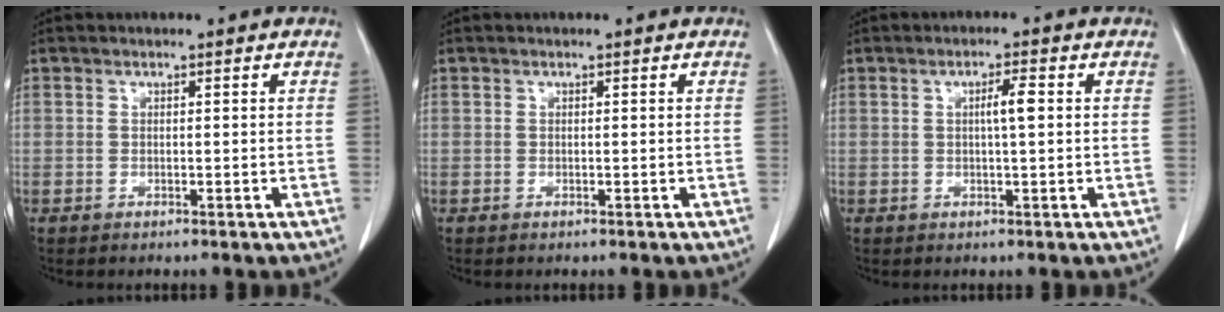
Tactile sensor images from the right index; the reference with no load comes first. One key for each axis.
{"total": 0.0}
{"total": 2.7, "fx": 0.4, "fy": 0.1, "fz": 2.7, "tx": -0.048, "ty": 0.001, "tz": 0.005}